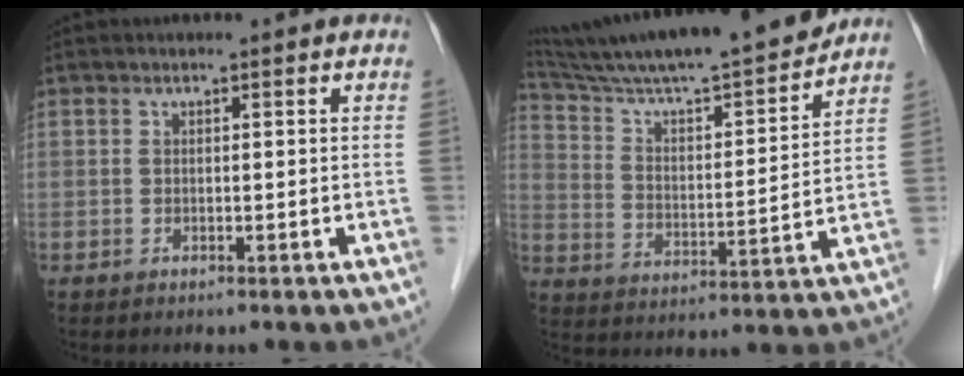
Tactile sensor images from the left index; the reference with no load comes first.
{"total": 20.9, "force": [18.8, 0.5, 9.2], "torque": [-0.160, -0.004, 0.298]}